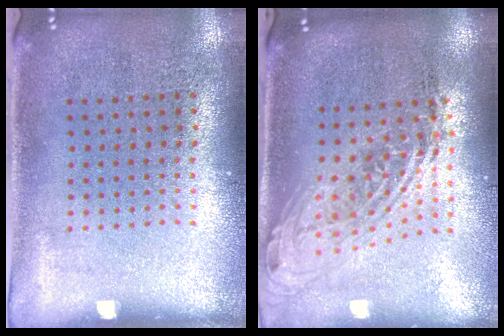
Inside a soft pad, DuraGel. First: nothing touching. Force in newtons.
{"total": 2.0, "press": 1.5, "slide": 1.2}